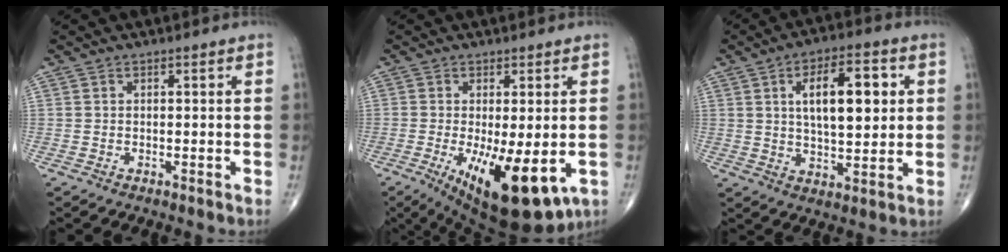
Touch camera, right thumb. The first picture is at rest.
{"total": 14.8, "force": [-4.2, 5.0, 13.2], "torque": [-0.193, -0.026, -0.047]}
{"total": 13.5, "force": [3.2, 5.9, 11.6], "torque": [-0.165, -0.004, 0.054]}